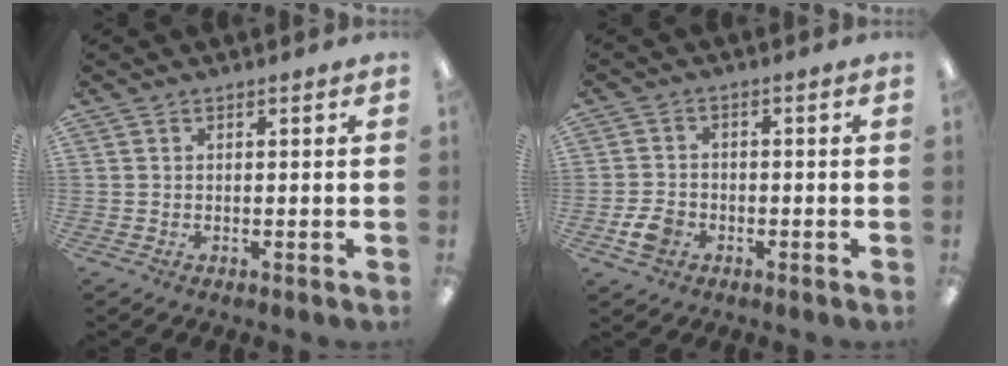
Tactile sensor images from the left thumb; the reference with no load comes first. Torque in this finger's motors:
{"motor_torque": [0.02, 0.60, 0.27, -0.26, 0.00]}